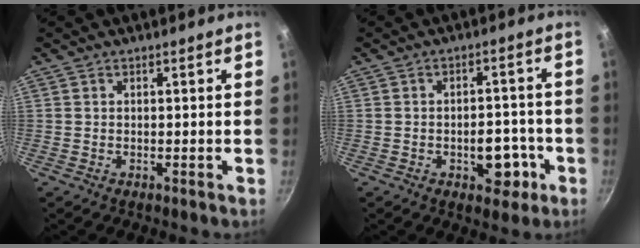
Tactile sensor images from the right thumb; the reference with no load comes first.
{"total": 7.3, "force": [-2.6, 4.6, 5.0], "torque": [-0.034, 0.019, -0.025]}